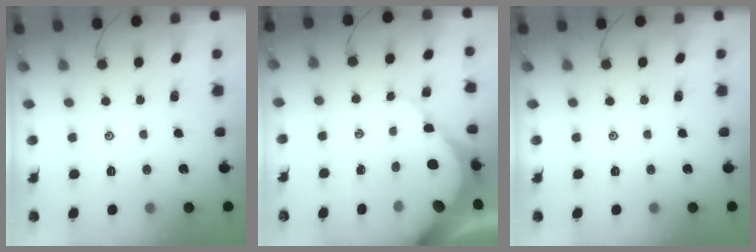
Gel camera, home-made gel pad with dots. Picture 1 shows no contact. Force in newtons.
{"total": 8.7, "press": 8.6, "slide": 0.7}
{"total": 0.0}